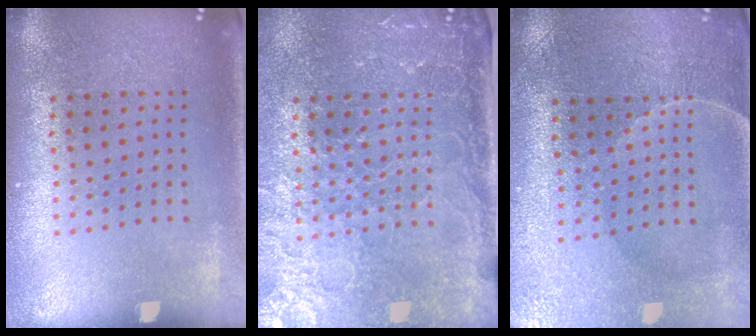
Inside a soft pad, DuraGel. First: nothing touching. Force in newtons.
{"total": 4.1, "press": 3.6, "slide": 2.0}
{"total": 0.9, "press": 0.8, "slide": 0.3}